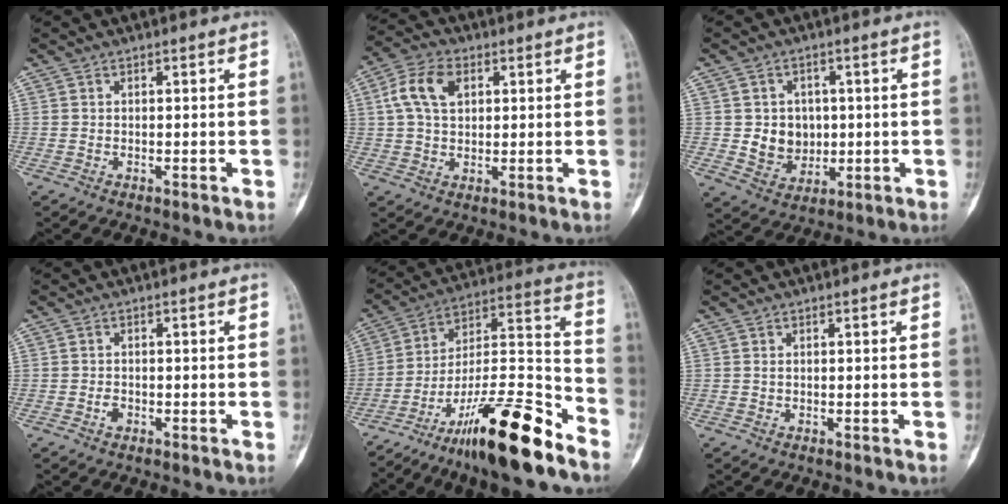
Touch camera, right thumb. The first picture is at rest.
{"total": 8.9, "force": [2.5, 5.8, 6.2], "torque": [-0.115, 0.012, 0.042]}
{"total": 7.4, "force": [0.2, 6.5, 3.5], "torque": [-0.019, 0.001, 0.015]}
{"total": 1.2, "force": [-0.6, 0.8, 0.7], "torque": [-0.013, 0.002, -0.012]}
{"total": 22.7, "force": [-15.4, 4.2, 16.1], "torque": [-0.274, 0.083, -0.257]}
{"total": 0.0}